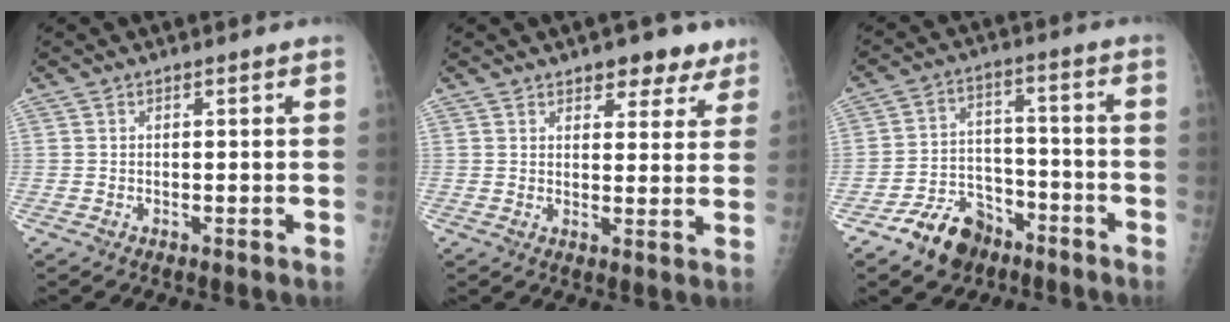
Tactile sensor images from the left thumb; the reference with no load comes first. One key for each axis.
{"total": 7.2, "fx": 5.0, "fy": 3.7, "fz": 3.6, "tx": -0.005, "ty": -0.022, "tz": 0.065}
{"total": 10.3, "fx": -7.0, "fy": 6.6, "fz": 3.6, "tx": -0.031, "ty": 0.060, "tz": -0.118}